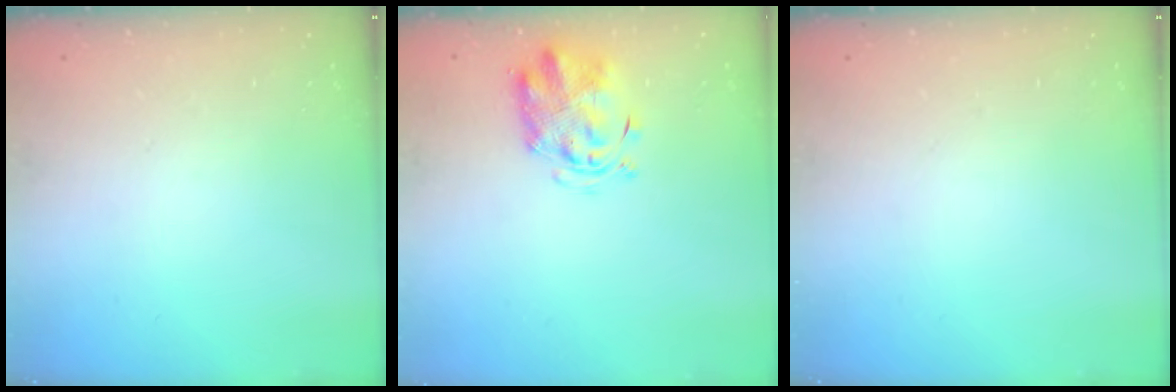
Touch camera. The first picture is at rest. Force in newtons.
{"total": 2.9, "press": 2.9, "slide": 0.6}
{"total": 0.0}